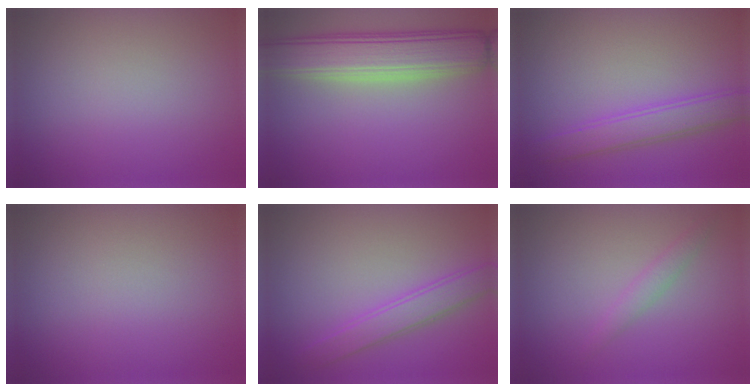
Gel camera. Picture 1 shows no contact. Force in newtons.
{"total": 6.9, "press": 6.9, "slide": 0.5}
{"total": 4.4, "press": 4.4, "slide": 0.2}
{"total": 0.0}
{"total": 2.8, "press": 2.8, "slide": 0.1}
{"total": 1.3, "press": 1.3, "slide": 0.1}